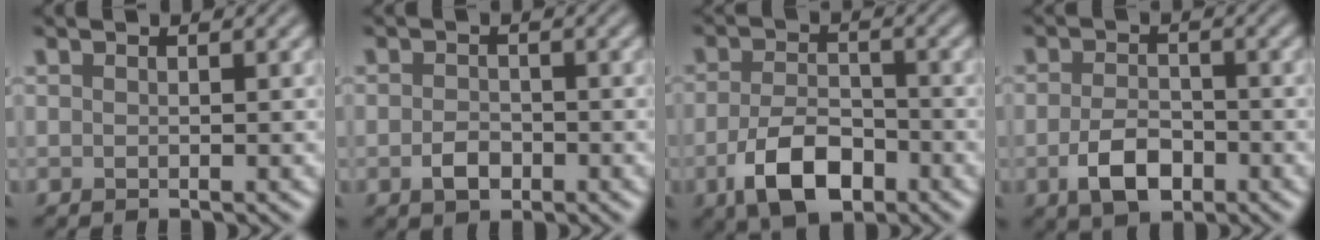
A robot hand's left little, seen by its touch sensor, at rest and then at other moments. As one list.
[{"total": 2.2, "force": [-1.0, 1.4, 1.4], "torque": [-0.024, -0.001, -0.024]}, {"total": 6.0, "force": [-2.9, 3.1, 4.2], "torque": [-0.079, -0.006, -0.058]}, {"total": 4.1, "force": [-1.8, 2.4, 2.8], "torque": [-0.056, -0.003, -0.038]}]